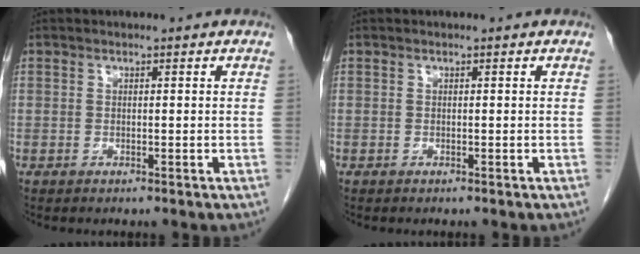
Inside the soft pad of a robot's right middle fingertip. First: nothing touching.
{"total": 0.0}